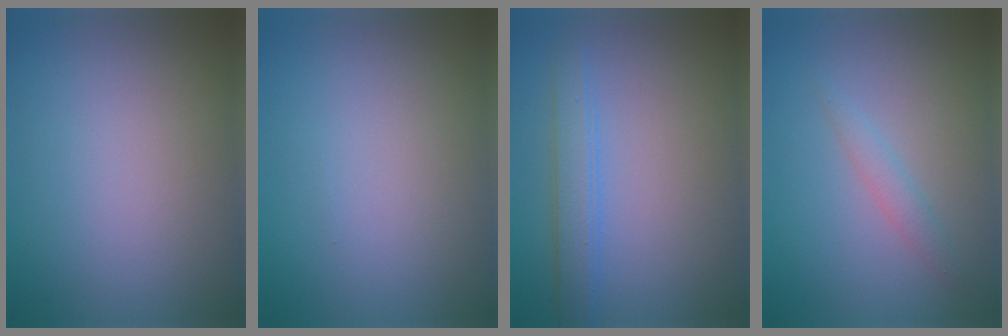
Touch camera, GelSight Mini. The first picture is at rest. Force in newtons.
{"total": 0.0}
{"total": 2.7, "press": 2.7, "slide": 0.1}
{"total": 1.4, "press": 1.4, "slide": 0.1}